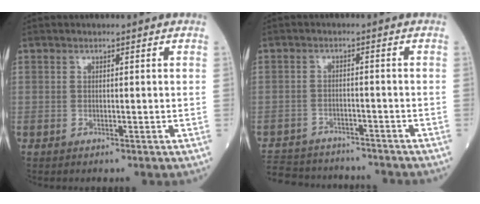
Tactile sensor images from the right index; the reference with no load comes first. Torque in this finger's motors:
{"motor_torque": [-0.60, -0.51, -1.06, -0.21]}